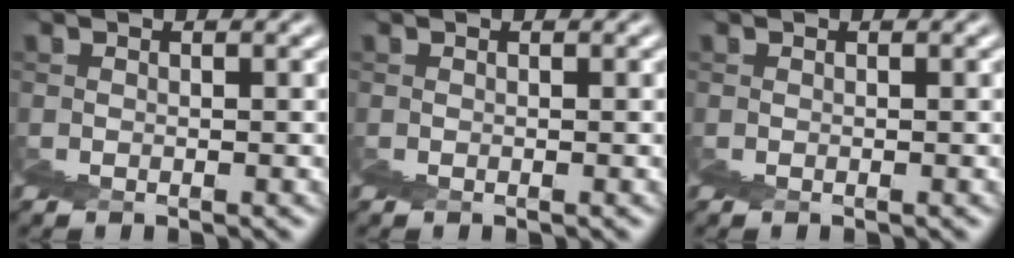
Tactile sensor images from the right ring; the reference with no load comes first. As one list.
[{"total": 0.0}, {"total": 0.0}]